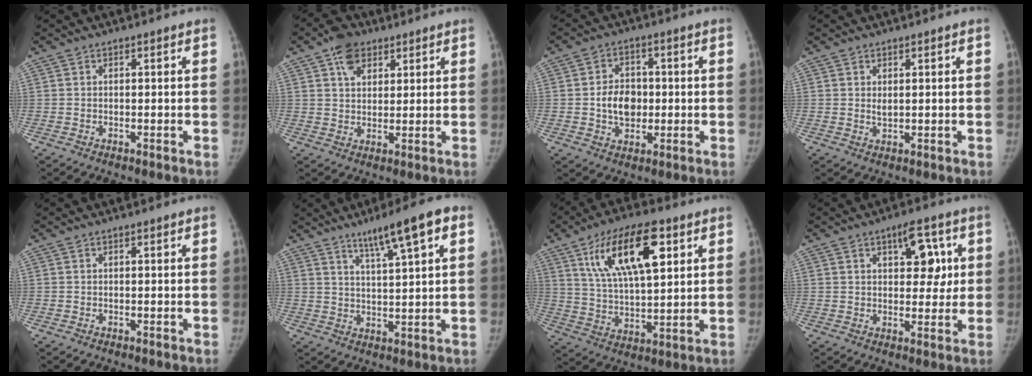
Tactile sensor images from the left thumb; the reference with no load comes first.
{"total": 6.7, "force": [3.6, 4.5, 3.3], "torque": [-0.034, -0.011, 0.060]}
{"total": 7.4, "force": [-0.5, 5.8, 4.6], "torque": [-0.047, 0.009, -0.009]}
{"total": 1.4, "force": [0.4, 0.9, 1.0], "torque": [-0.008, -0.004, 0.010]}
{"total": 0.0}
{"total": 10.3, "force": [5.6, 1.2, 8.5], "torque": [-0.130, -0.013, 0.089]}
{"total": 17.9, "force": [7.8, 7.2, 14.5], "torque": [-0.226, -0.018, 0.140]}
{"total": 8.5, "force": [2.8, 4.6, 6.6], "torque": [-0.056, -0.007, 0.036]}